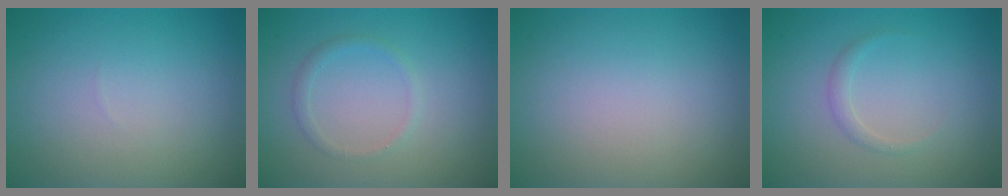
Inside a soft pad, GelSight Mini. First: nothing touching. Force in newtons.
{"total": 1.1, "press": 1.1, "slide": 0.0}
{"total": 0.0}
{"total": 1.0, "press": 1.0, "slide": 0.0}